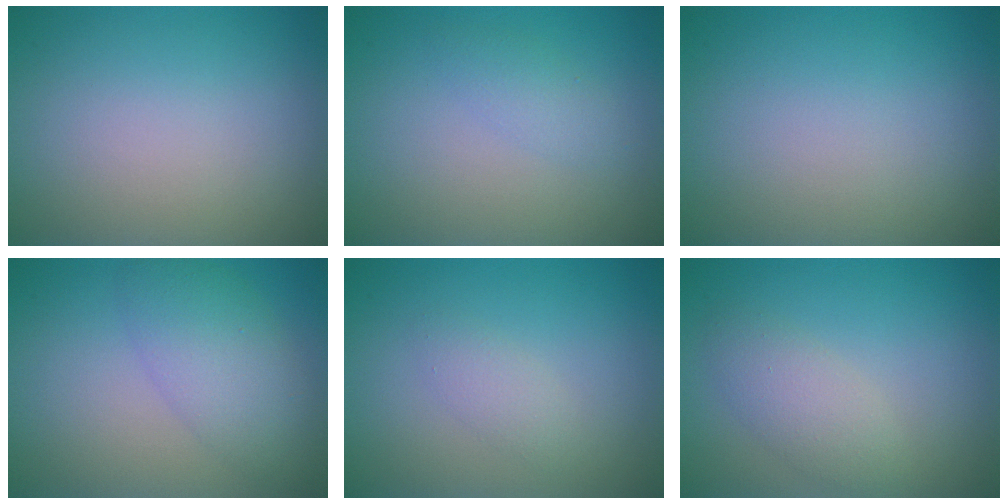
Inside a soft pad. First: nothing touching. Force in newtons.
{"total": 1.4, "press": 1.4, "slide": 0.0}
{"total": 0.0}
{"total": 4.6, "press": 4.5, "slide": 0.1}
{"total": 1.4, "press": 1.4, "slide": 0.1}
{"total": 2.6, "press": 2.6, "slide": 0.2}